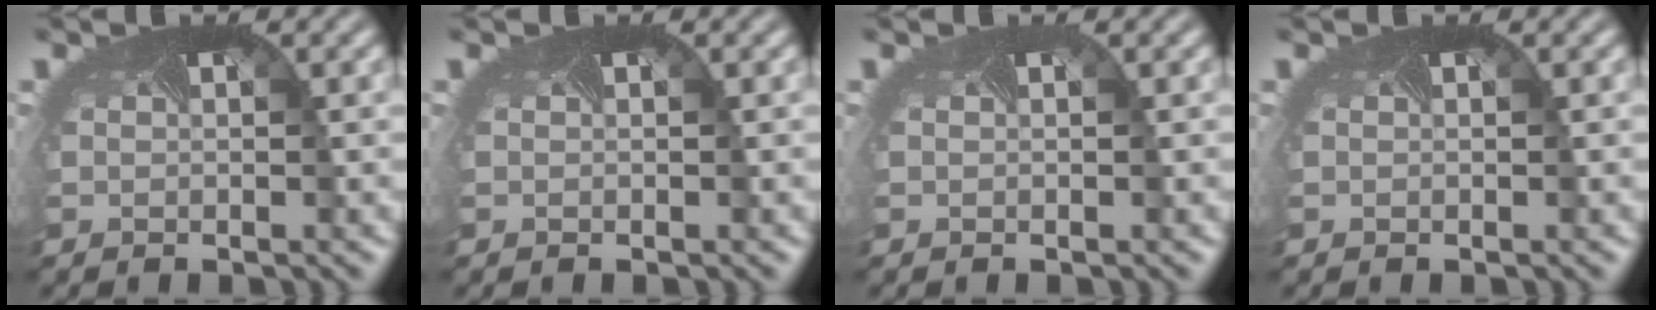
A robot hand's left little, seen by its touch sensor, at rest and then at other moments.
{"total": 0.0}
{"total": 0.0}
{"total": 0.0}